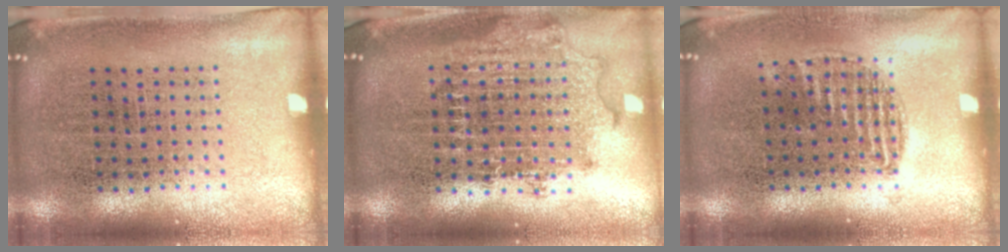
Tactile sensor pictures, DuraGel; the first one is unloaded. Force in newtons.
{"total": 1.9, "press": 1.5, "slide": 1.1}
{"total": 0.9, "press": 0.8, "slide": 0.4}